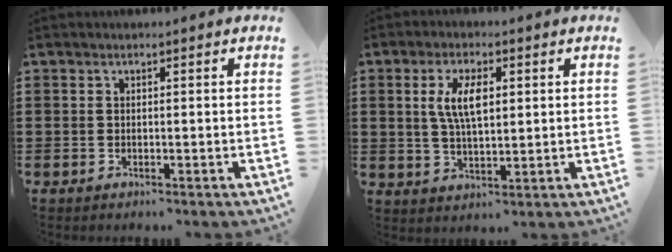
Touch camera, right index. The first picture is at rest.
{"total": 6.5, "force": [1.5, 2.6, 5.8], "torque": [-0.120, 0.008, 0.025]}